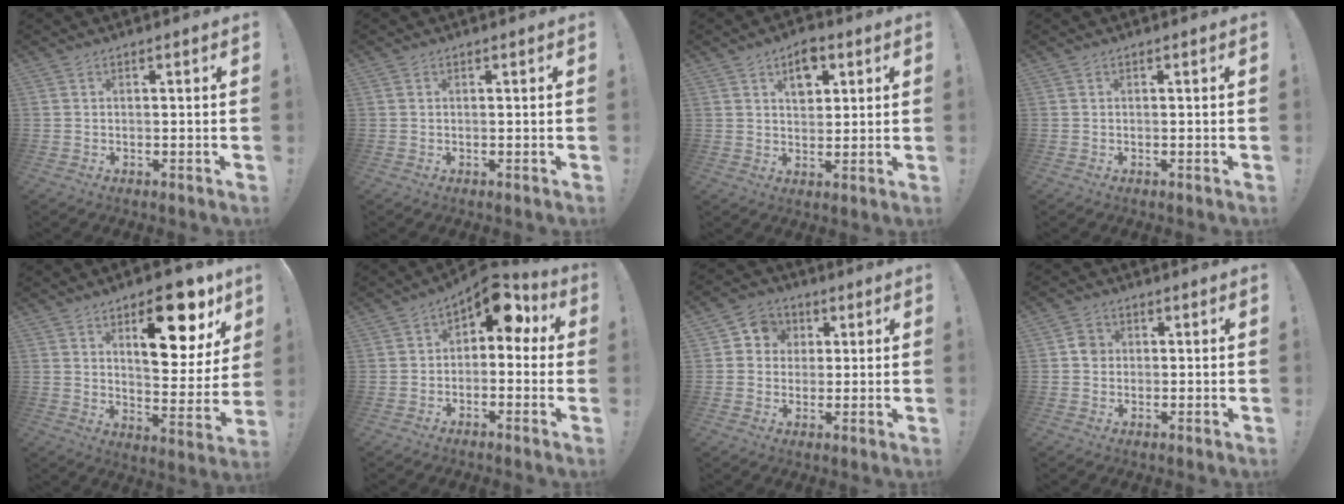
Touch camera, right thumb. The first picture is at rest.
{"total": 0.0}
{"total": 7.2, "force": [3.5, 4.8, 4.1], "torque": [-0.048, -0.011, 0.059]}
{"total": 0.0}
{"total": 18.6, "force": [9.6, 7.9, 13.8], "torque": [-0.176, -0.056, 0.152]}
{"total": 9.2, "force": [4.1, 5.6, 6.1], "torque": [-0.071, -0.030, 0.072]}
{"total": 6.7, "force": [0.7, 6.4, 1.9], "torque": [-0.027, 0.006, 0.017]}
{"total": 3.6, "force": [0.1, 3.3, 1.5], "torque": [-0.009, 0.004, -0.001]}